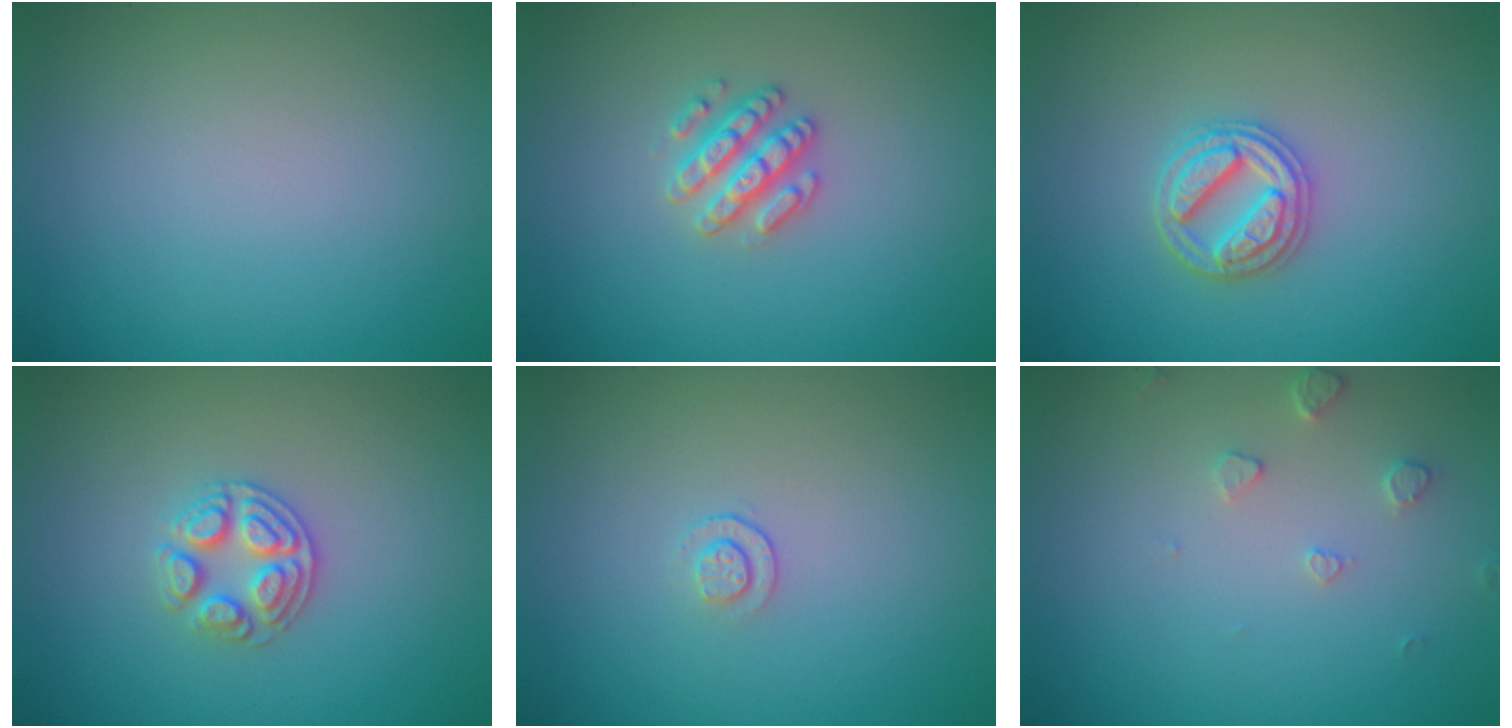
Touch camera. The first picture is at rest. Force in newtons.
{"total": 2.6, "press": 2.6, "slide": 0.3}
{"total": 3.1, "press": 3.1, "slide": 0.4}
{"total": 2.9, "press": 2.7, "slide": 1.0}
{"total": 0.9, "press": 0.6, "slide": 0.7}
{"total": 1.5, "press": 1.5, "slide": 0.3}